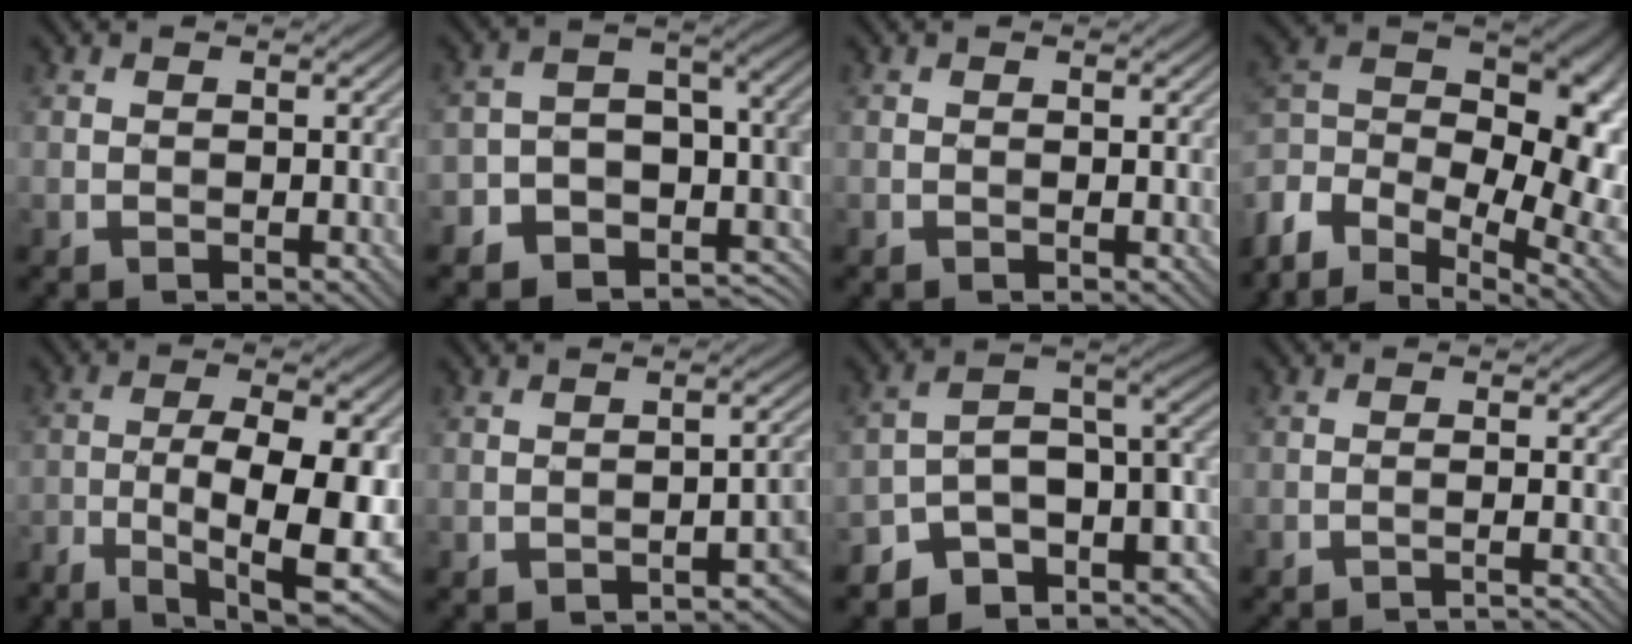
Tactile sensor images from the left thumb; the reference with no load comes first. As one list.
[{"total": 8.7, "force": [-4.1, 6.2, 4.5], "torque": [-0.070, -0.022, -0.081]}, {"total": 0.0}, {"total": 16.4, "force": [-7.0, 9.9, 11.0], "torque": [-0.252, -0.017, -0.119]}, {"total": 12.5, "force": [-4.3, 4.0, 11.0], "torque": [-0.174, -0.010, -0.062]}, {"total": 3.0, "force": [-2.0, 0.9, 2.0], "torque": [-0.022, 0.009, -0.024]}, {"total": 8.2, "force": [-4.7, 4.0, 5.5], "torque": [-0.077, -0.013, -0.092]}, {"total": 3.5, "force": [-2.8, 0.2, 2.0], "torque": [-0.022, 0.010, -0.061]}]